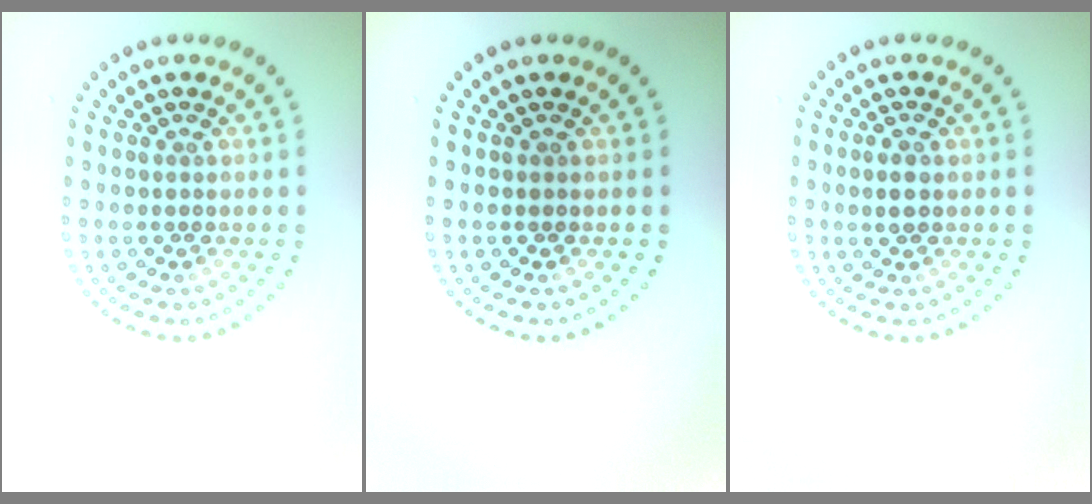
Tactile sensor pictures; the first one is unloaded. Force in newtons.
{"total": 0.0}
{"total": 1.5, "press": 1.4, "slide": 0.3}